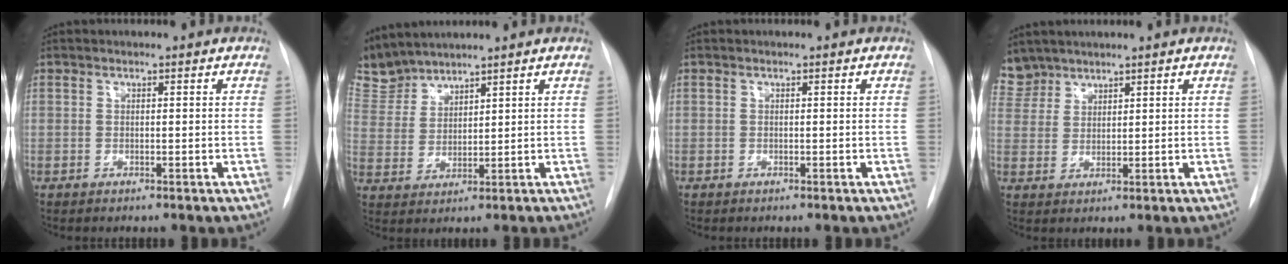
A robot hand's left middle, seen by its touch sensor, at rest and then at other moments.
{"total": 5.8, "force": [5.7, 0.9, -0.1], "torque": [-0.012, 0.014, 0.130]}
{"total": 0.0}
{"total": 5.6, "force": [5.0, 2.6, -0.2], "torque": [0.006, 0.008, 0.107]}